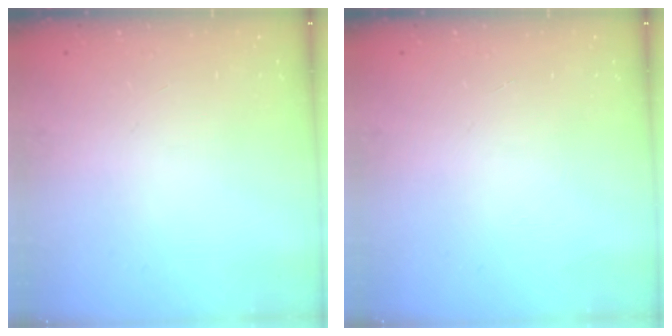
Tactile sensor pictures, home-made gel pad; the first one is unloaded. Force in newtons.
{"total": 0.0}